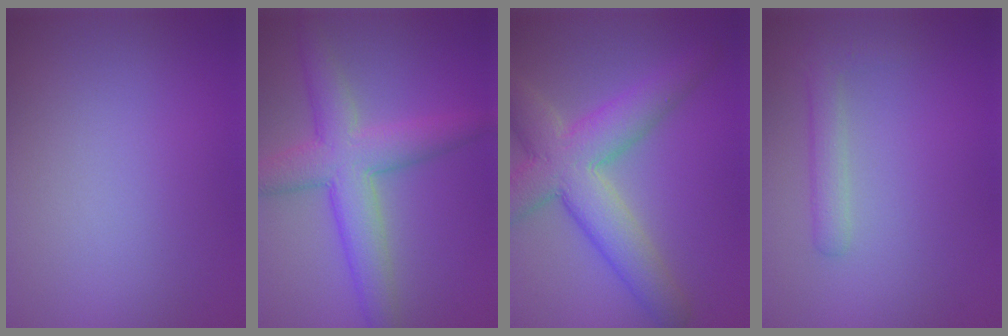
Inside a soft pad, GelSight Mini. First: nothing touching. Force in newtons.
{"total": 5.9, "press": 5.9, "slide": 0.1}
{"total": 7.5, "press": 7.5, "slide": 0.6}
{"total": 1.8, "press": 1.8, "slide": 0.1}